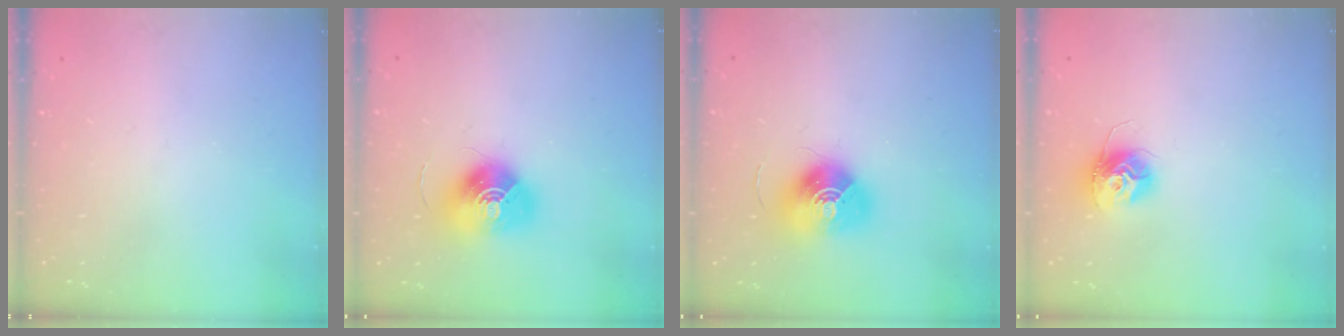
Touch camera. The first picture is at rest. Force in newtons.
{"total": 13.5, "press": 13.5, "slide": 0.6}
{"total": 13.5, "press": 13.5, "slide": 0.6}
{"total": 11.1, "press": 11.1, "slide": 0.9}